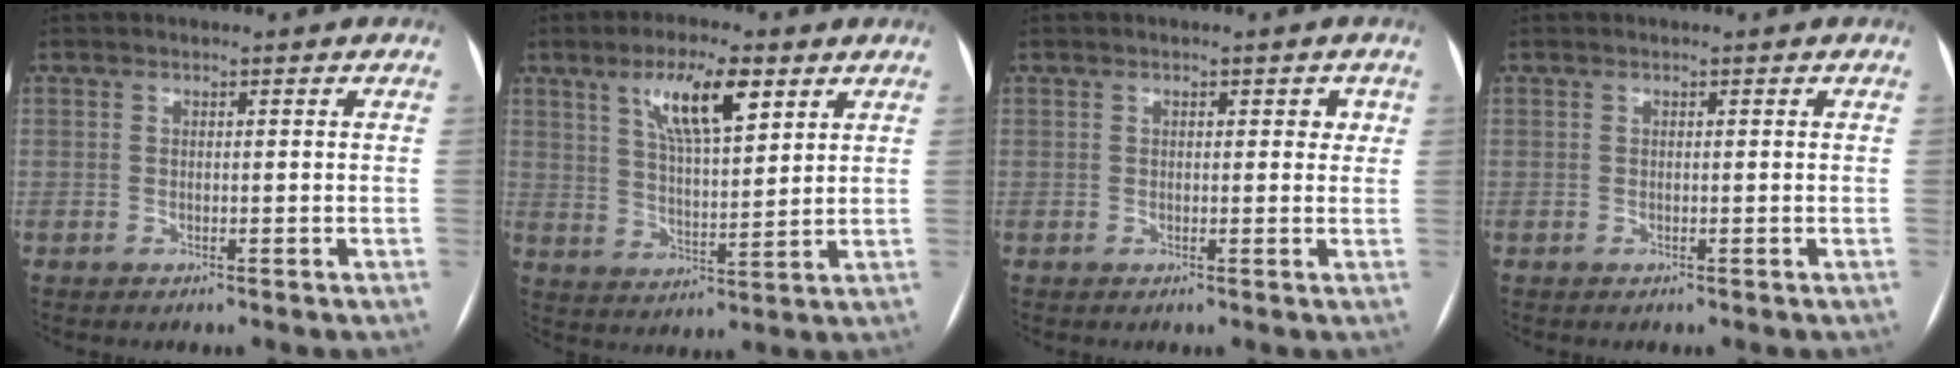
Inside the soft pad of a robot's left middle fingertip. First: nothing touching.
{"total": 10.1, "force": [5.3, 2.4, 8.2], "torque": [-0.150, 0.005, 0.094]}
{"total": 2.4, "force": [0.9, 1.3, 1.8], "torque": [-0.016, 0.007, 0.007]}
{"total": 0.0}